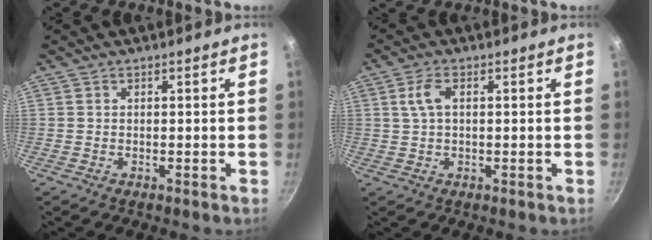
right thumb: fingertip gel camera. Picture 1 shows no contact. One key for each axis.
{"total": 3.8, "fx": 0.8, "fy": 2.0, "fz": 3.2, "tx": -0.066, "ty": 0.010, "tz": 0.014}